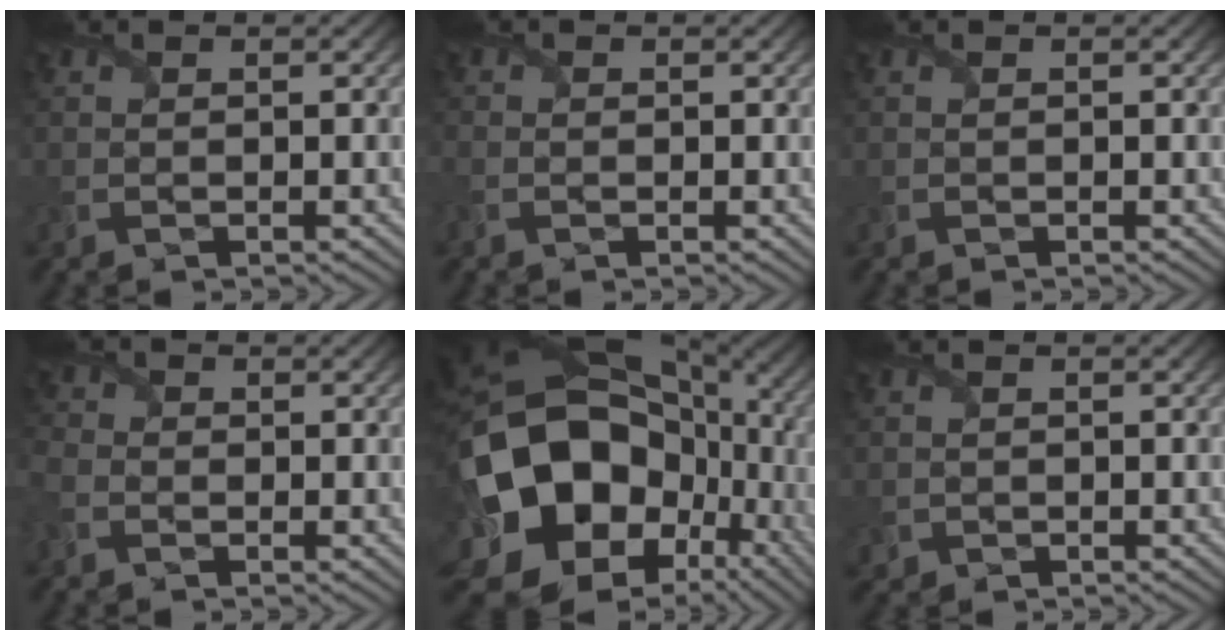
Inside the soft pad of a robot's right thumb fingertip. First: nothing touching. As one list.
[{"total": 1.0, "force": [-0.4, 0.8, 0.5], "torque": [-0.011, -0.006, -0.005]}, {"total": 0.0}, {"total": 2.8, "force": [-1.3, 2.2, 1.1], "torque": [-0.040, -0.006, -0.035]}, {"total": 21.7, "force": [-1.0, 17.3, 13.0], "torque": [-0.320, -0.042, 0.014]}, {"total": 0.8, "force": [-0.3, 0.8, 0.0], "torque": [0.001, -0.007, -0.007]}]